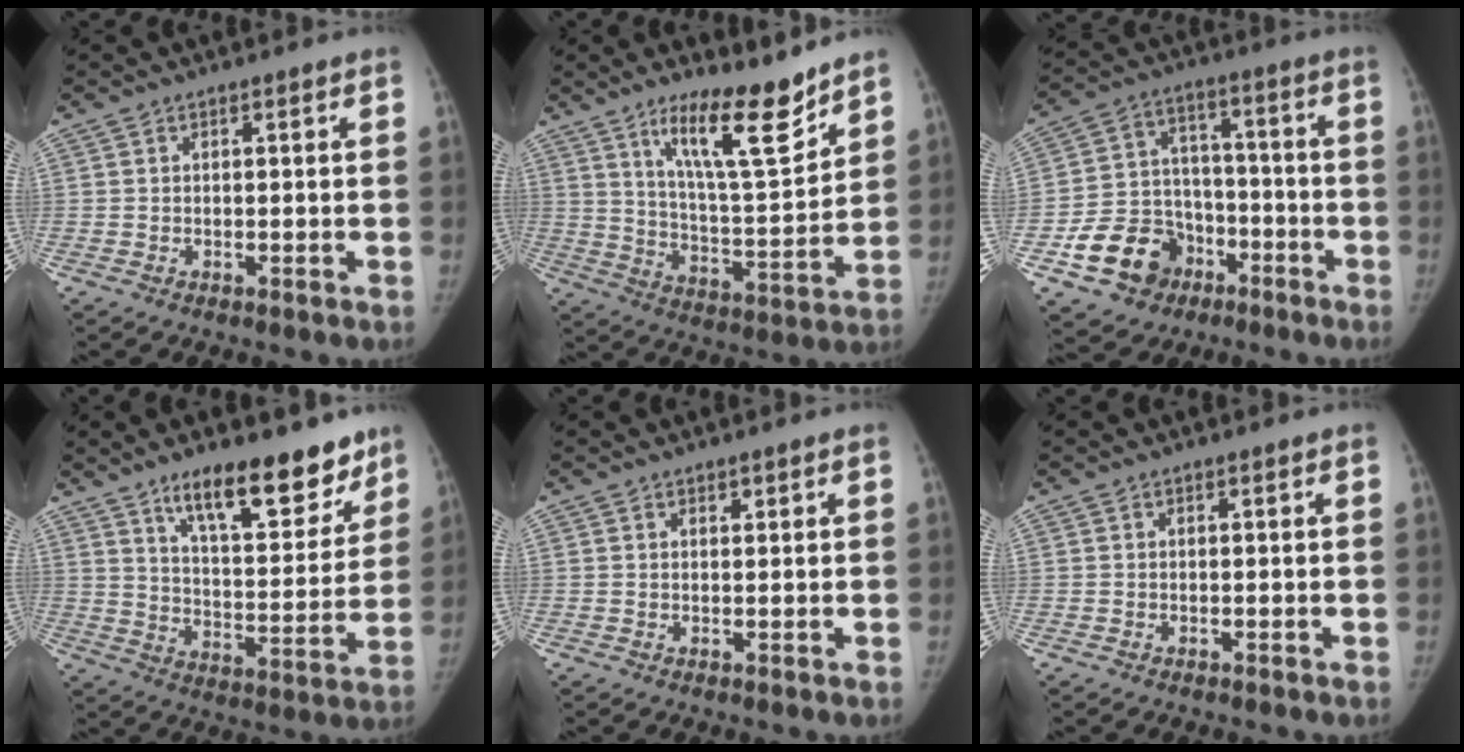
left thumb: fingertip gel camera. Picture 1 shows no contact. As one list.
[{"total": 14.6, "force": [10.3, 3.0, 9.8], "torque": [-0.140, -0.080, 0.181]}, {"total": 14.1, "force": [-6.9, 11.2, 5.0], "torque": [-0.055, 0.062, -0.107]}, {"total": 17.8, "force": [12.3, 6.4, 11.1], "torque": [-0.112, -0.080, 0.196]}, {"total": 0.7, "force": [0.5, 0.3, 0.2], "torque": [0.000, -0.004, 0.008]}, {"total": 0.0}]